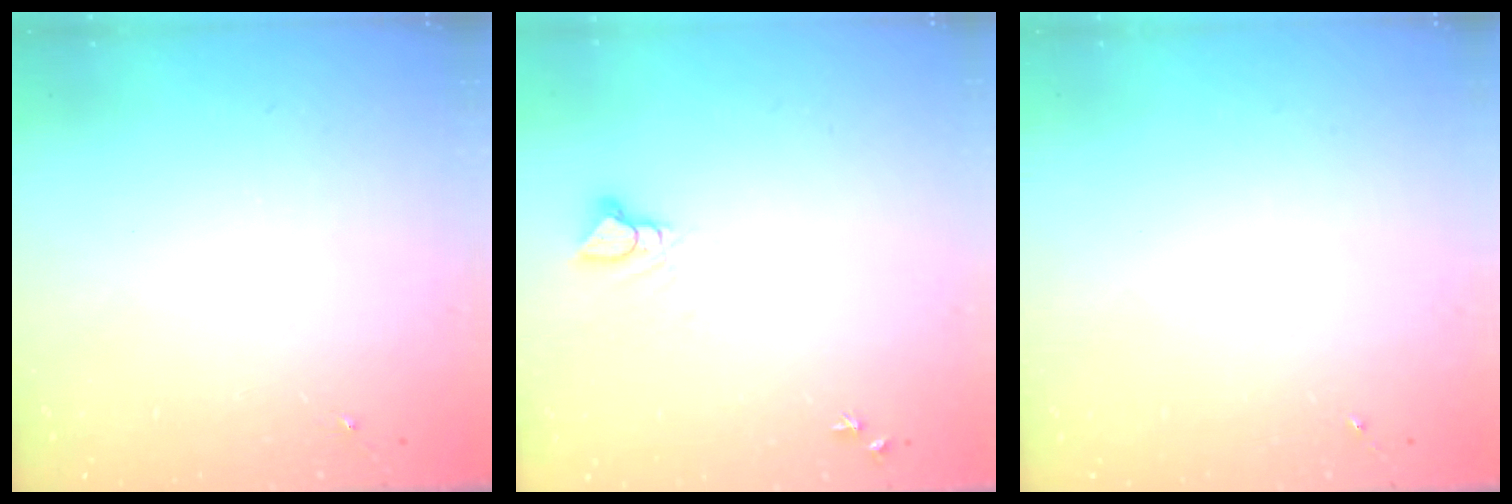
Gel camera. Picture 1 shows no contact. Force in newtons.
{"total": 3.9, "press": 3.9, "slide": 0.2}
{"total": 0.0}